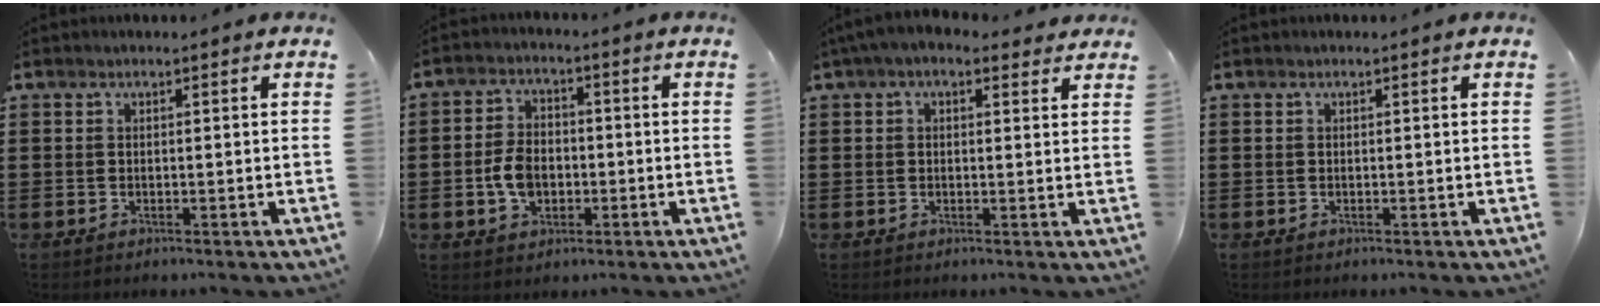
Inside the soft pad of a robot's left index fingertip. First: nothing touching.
{"total": 5.7, "force": [-1.1, 3.7, 4.1], "torque": [-0.097, 0.001, -0.025]}
{"total": 3.3, "force": [1.9, 1.6, 2.2], "torque": [-0.049, 0.005, 0.033]}
{"total": 0.0}